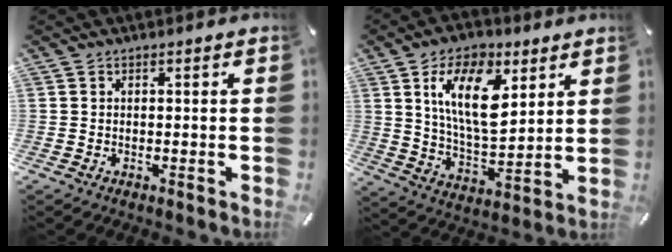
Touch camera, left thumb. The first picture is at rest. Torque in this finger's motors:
{"motor_torque": [0.82, 0.00, 1.74, -1.03, 0.18]}